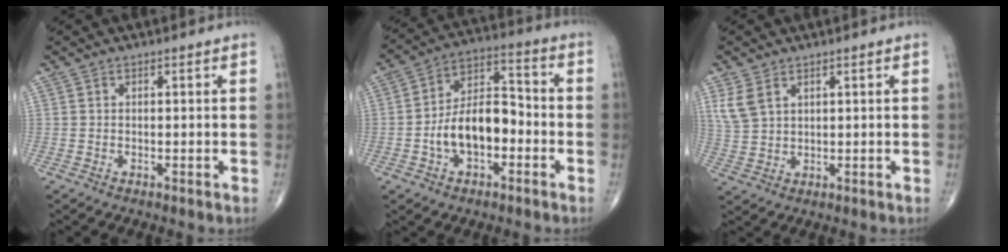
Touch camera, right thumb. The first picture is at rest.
{"total": 12.5, "force": [-3.3, 7.2, 9.6], "torque": [-0.151, 0.045, -0.065]}
{"total": 4.7, "force": [2.4, 2.9, 2.8], "torque": [-0.058, -0.004, 0.060]}